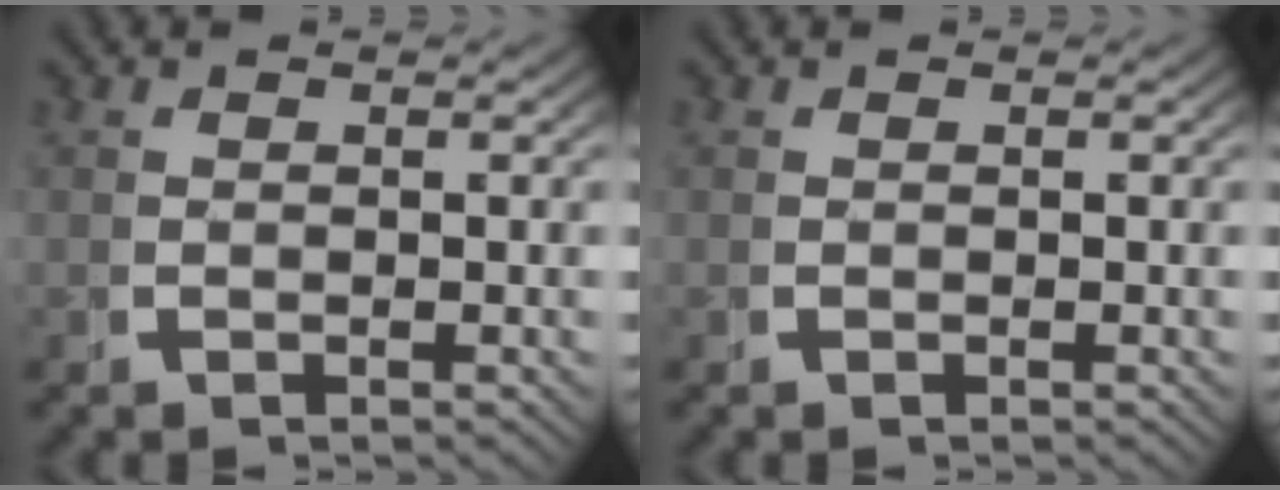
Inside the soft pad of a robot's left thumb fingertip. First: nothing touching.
{"total": 0.0}